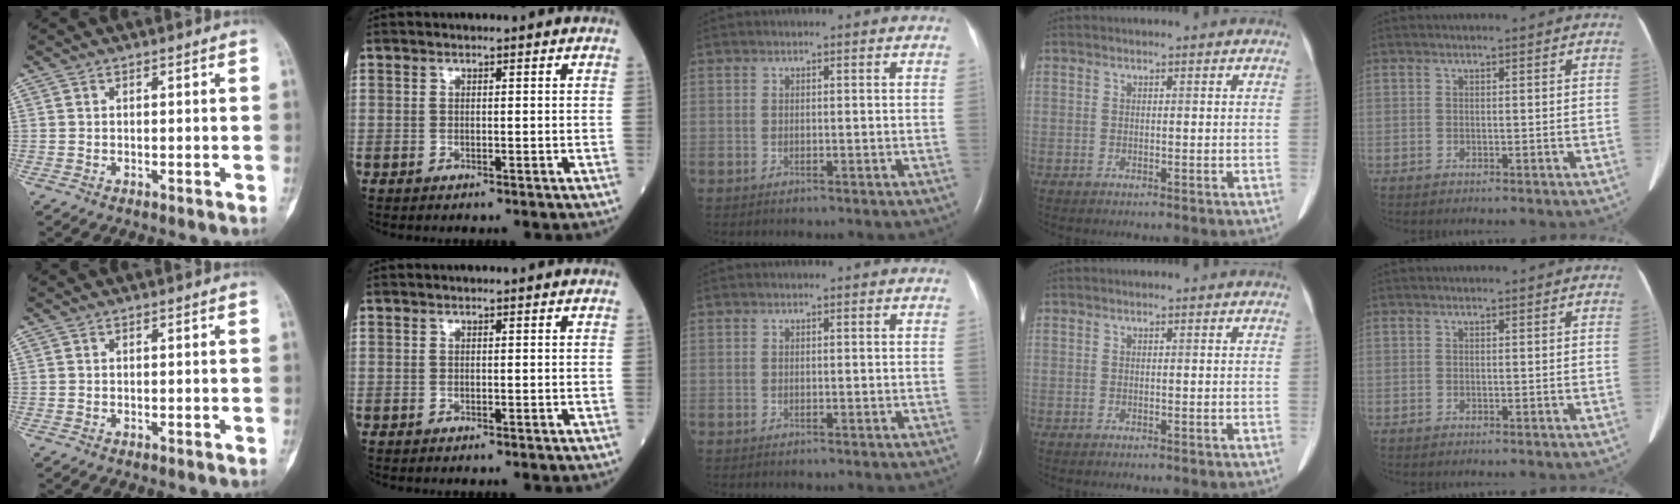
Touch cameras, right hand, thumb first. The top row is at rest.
{}